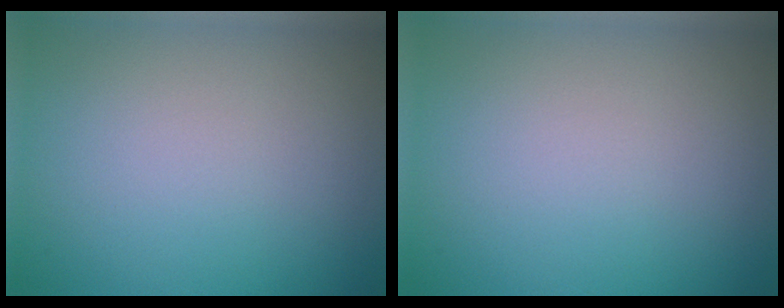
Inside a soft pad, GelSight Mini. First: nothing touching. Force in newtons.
{"total": 0.0}